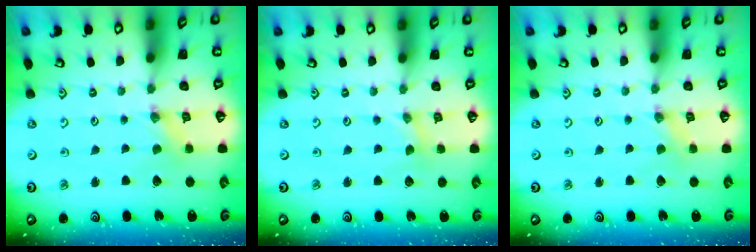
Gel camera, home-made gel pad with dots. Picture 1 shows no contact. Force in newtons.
{"total": 0.0}
{"total": 0.0}